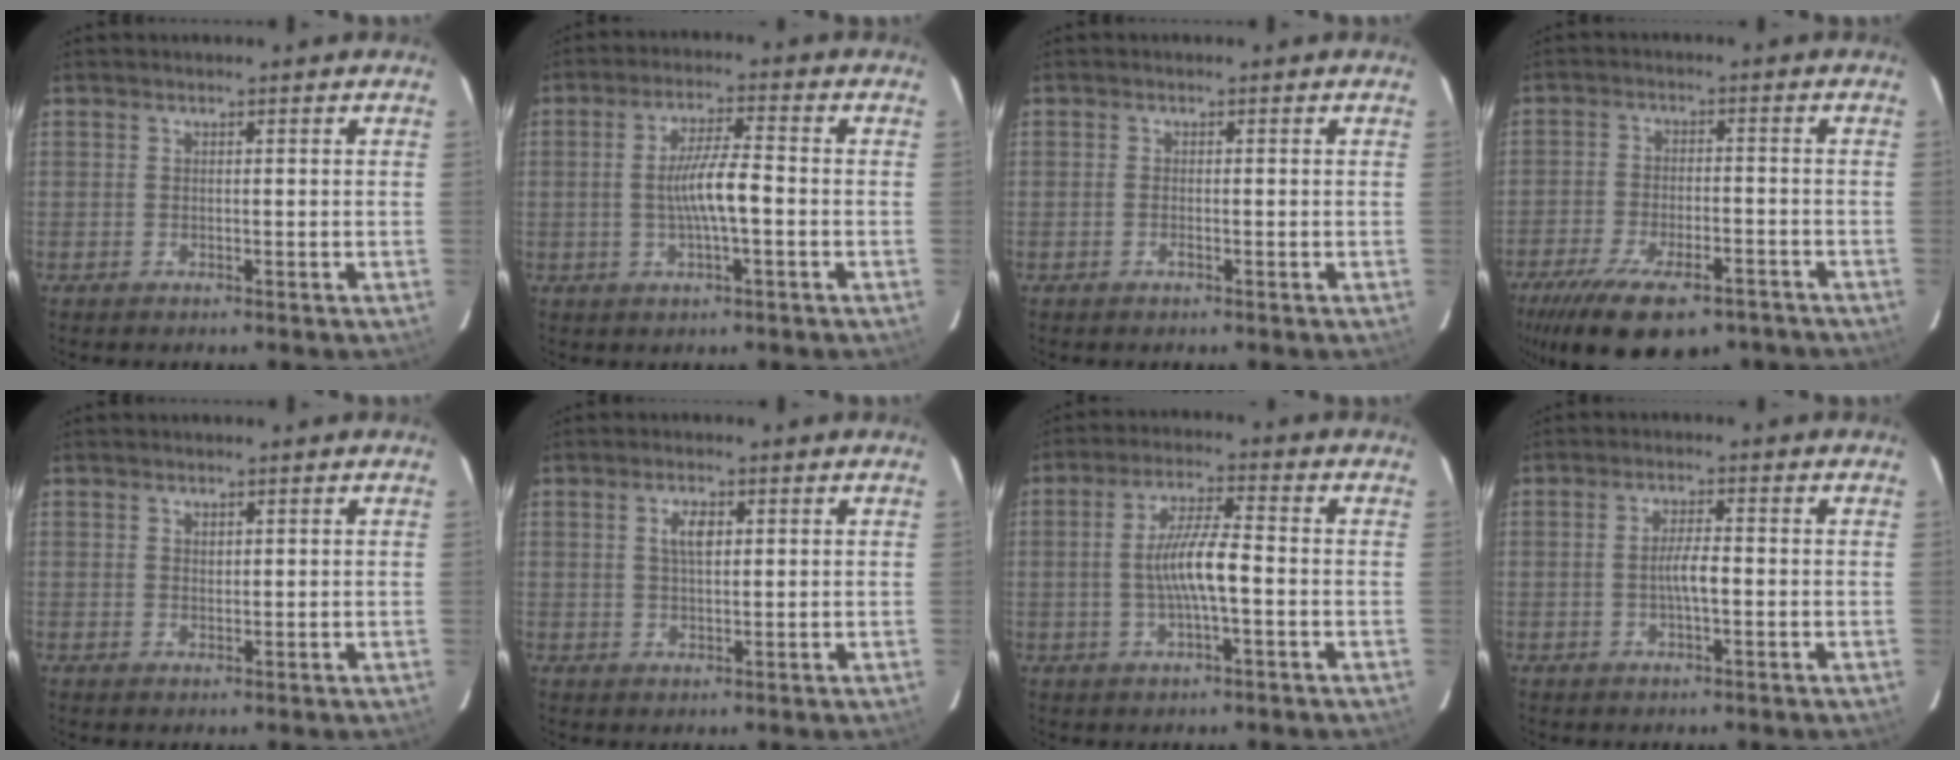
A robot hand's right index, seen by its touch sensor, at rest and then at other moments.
{"total": 7.0, "force": [-1.2, 0.8, 6.9], "torque": [-0.126, 0.001, -0.020]}
{"total": 0.8, "force": [-0.5, 0.3, 0.6], "torque": [-0.014, 0.000, -0.009]}
{"total": 19.0, "force": [-13.3, 7.3, 11.4], "torque": [-0.228, -0.041, -0.199]}
{"total": 1.0, "force": [0.6, 0.7, 0.4], "torque": [-0.004, 0.002, 0.012]}
{"total": 3.4, "force": [1.1, 1.5, 2.9], "torque": [-0.053, 0.005, 0.020]}
{"total": 7.7, "force": [-1.3, 1.0, 7.5], "torque": [-0.142, 0.003, -0.023]}
{"total": 3.5, "force": [-0.7, 0.6, 3.4], "torque": [-0.062, 0.003, -0.012]}